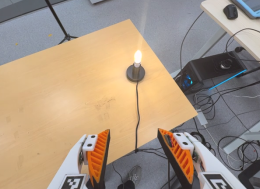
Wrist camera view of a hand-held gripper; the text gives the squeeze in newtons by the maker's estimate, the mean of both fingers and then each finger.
{"total": 0.0}